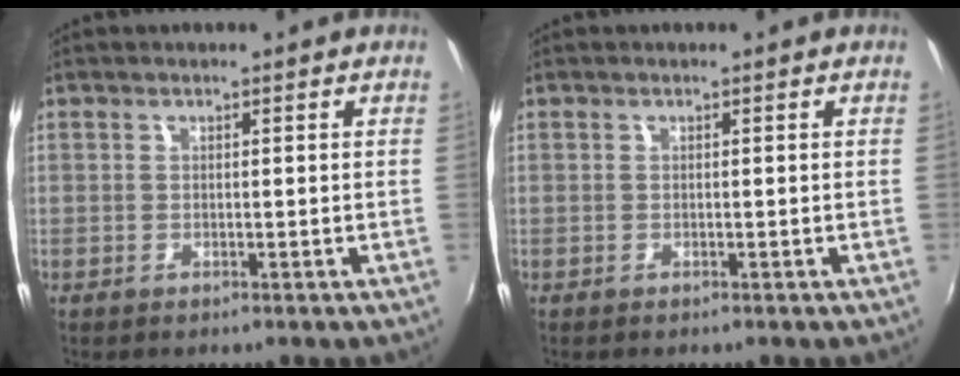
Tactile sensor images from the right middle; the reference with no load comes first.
{"total": 0.0}